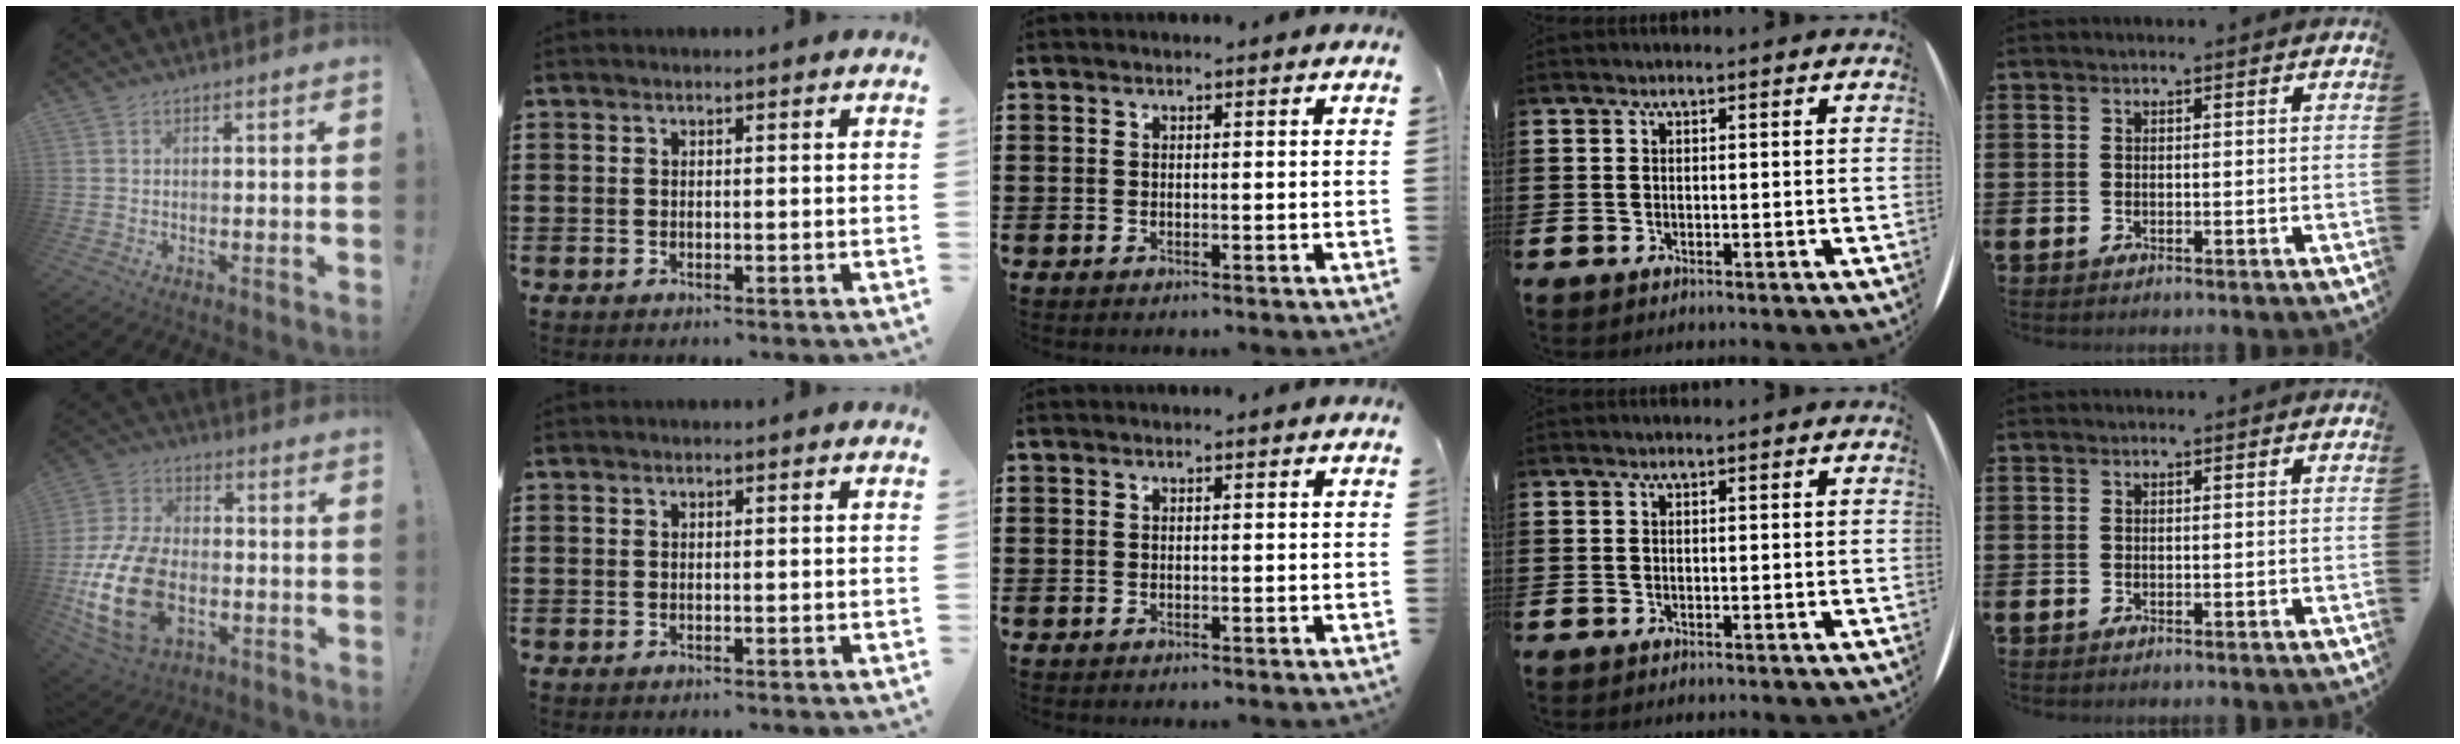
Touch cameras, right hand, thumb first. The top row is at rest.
{"thumb": {"total": 20.4, "force": [-5.6, 13.2, 14.5], "torque": [-0.280, 0.036, -0.082]}}